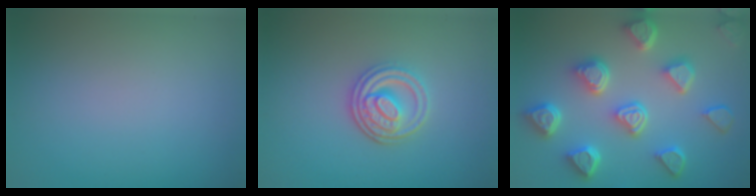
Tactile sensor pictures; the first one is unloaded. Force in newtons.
{"total": 3.6, "press": 3.0, "slide": 1.9}
{"total": 7.2, "press": 5.8, "slide": 4.2}